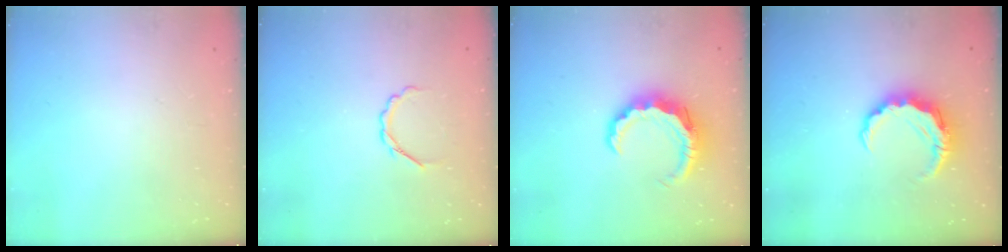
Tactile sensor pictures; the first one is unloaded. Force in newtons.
{"total": 3.1, "press": 3.0, "slide": 1.0}
{"total": 9.9, "press": 9.7, "slide": 1.6}
{"total": 7.9, "press": 7.9, "slide": 0.4}